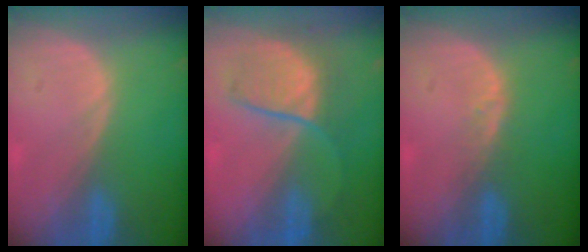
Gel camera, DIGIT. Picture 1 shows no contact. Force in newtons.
{"total": 7.2, "press": 7.2, "slide": 0.3}
{"total": 1.7, "press": 1.7, "slide": 0.1}